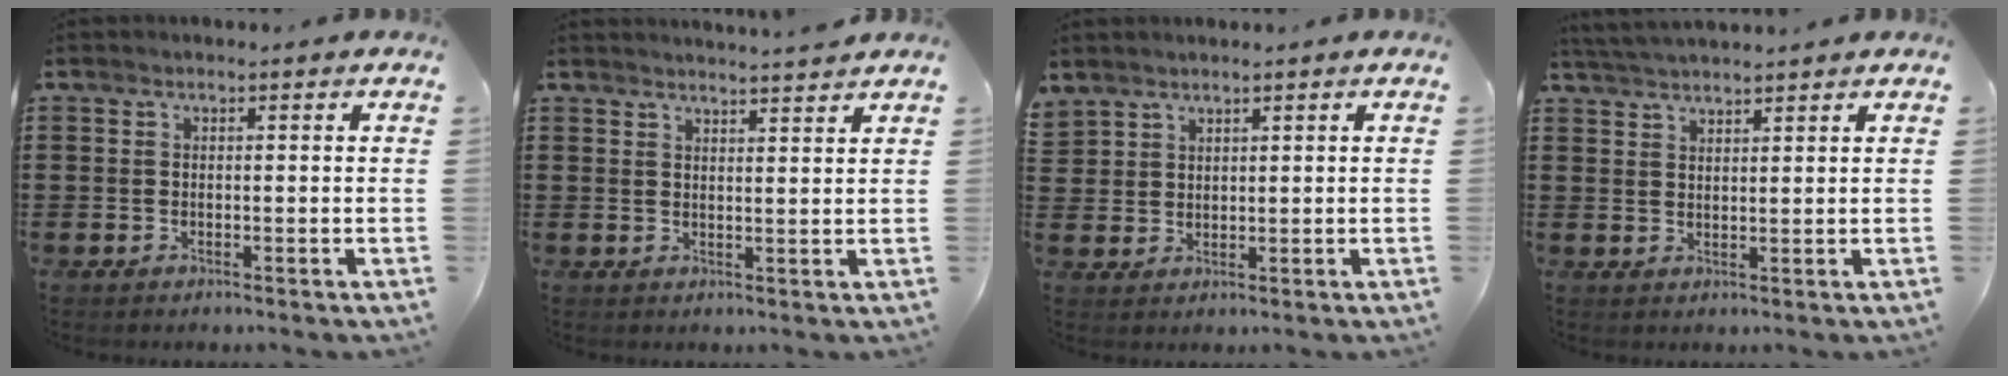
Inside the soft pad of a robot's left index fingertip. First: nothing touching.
{"total": 2.6, "force": [2.5, -0.6, 0.1], "torque": [-0.010, -0.013, 0.047]}
{"total": 2.5, "force": [2.1, 1.4, -0.3], "torque": [-0.004, 0.002, 0.042]}
{"total": 2.9, "force": [2.9, -0.3, 0.3], "torque": [-0.014, -0.005, 0.055]}